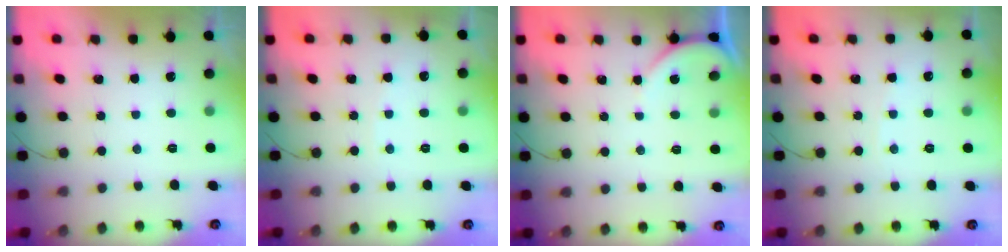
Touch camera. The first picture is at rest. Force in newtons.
{"total": 3.1, "press": 3.1, "slide": 0.4}
{"total": 3.1, "press": 3.1, "slide": 0.2}
{"total": 1.8, "press": 1.8, "slide": 0.2}